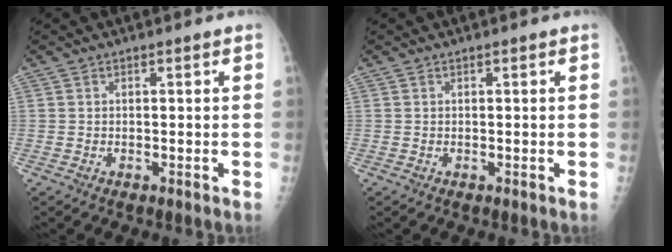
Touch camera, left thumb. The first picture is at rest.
{"total": 0.0}